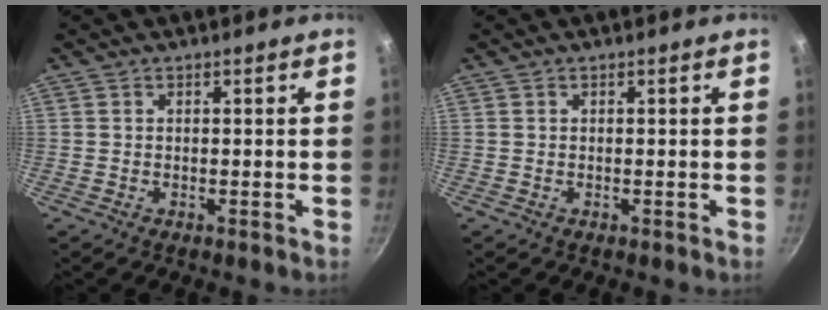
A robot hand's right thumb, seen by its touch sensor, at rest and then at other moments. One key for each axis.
{"total": 0.0}